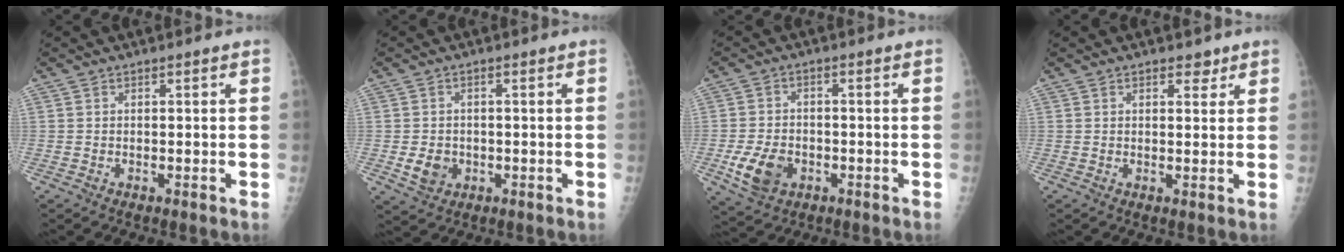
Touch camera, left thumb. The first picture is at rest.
{"total": 4.4, "force": [-0.9, 3.7, 2.2], "torque": [-0.028, 0.001, -0.007]}
{"total": 7.9, "force": [-2.6, 5.6, 4.9], "torque": [-0.086, 0.005, -0.042]}
{"total": 2.5, "force": [1.7, 1.4, 1.2], "torque": [-0.002, -0.009, 0.023]}